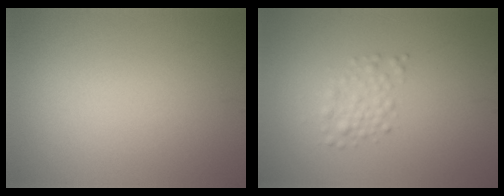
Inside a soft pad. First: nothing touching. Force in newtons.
{"total": 1.9, "press": 1.8, "slide": 0.1}